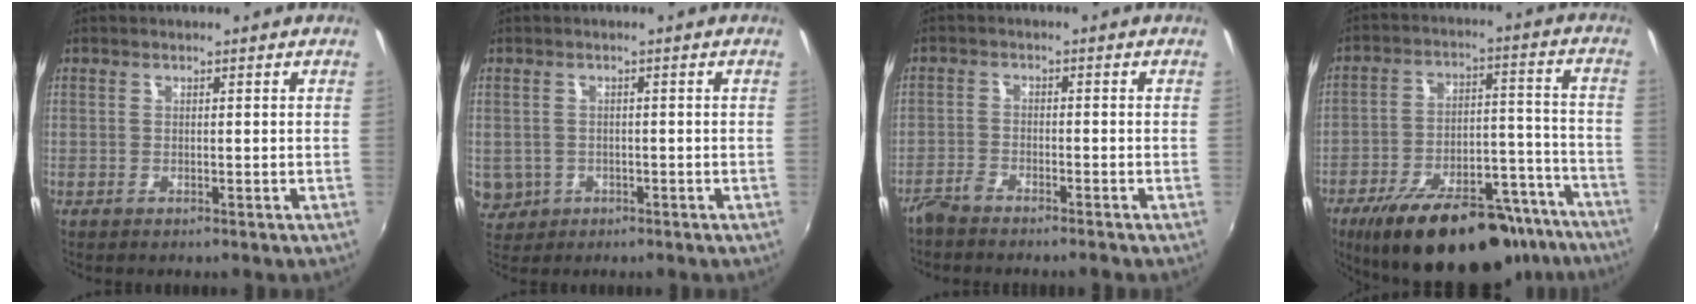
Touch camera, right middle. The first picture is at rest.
{"total": 5.7, "force": [-1.2, 5.3, 1.9], "torque": [-0.055, -0.003, -0.006]}
{"total": 3.4, "force": [-3.2, 0.6, 1.1], "torque": [-0.041, -0.004, -0.067]}
{"total": 26.9, "force": [-20.3, 10.5, 14.2], "torque": [-0.231, 0.004, -0.270]}